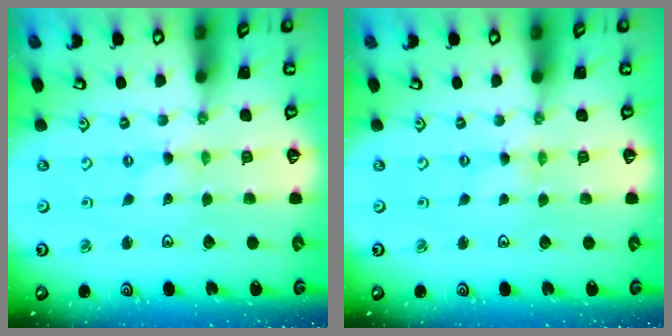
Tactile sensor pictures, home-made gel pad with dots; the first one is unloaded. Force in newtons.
{"total": 0.0}